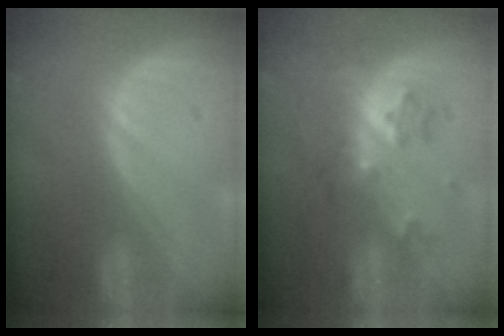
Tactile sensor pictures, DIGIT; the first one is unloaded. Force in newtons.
{"total": 6.3, "press": 5.5, "slide": 3.1}